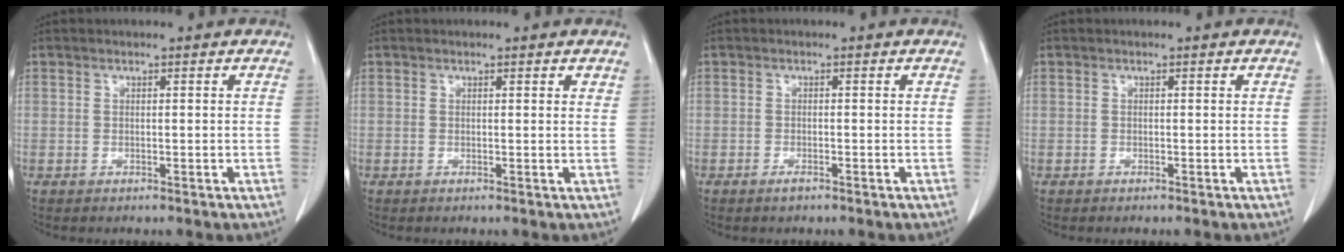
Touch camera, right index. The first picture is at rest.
{"total": 1.0, "force": [0.8, 0.3, 0.5], "torque": [-0.006, 0.000, 0.006]}
{"total": 0.9, "force": [-0.7, 0.2, 0.6], "torque": [-0.014, -0.001, -0.009]}
{"total": 0.0}